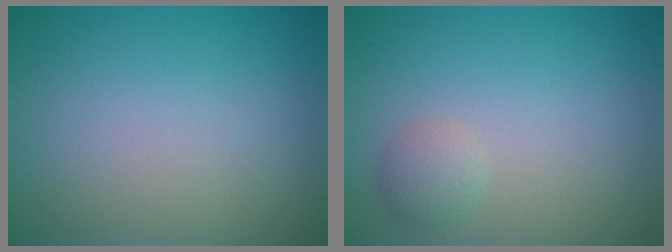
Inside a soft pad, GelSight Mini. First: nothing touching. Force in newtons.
{"total": 1.6, "press": 1.6, "slide": 0.1}